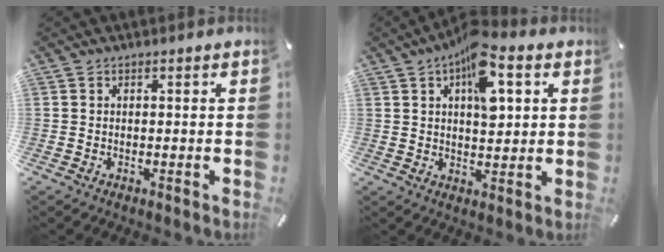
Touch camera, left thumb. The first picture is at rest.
{"total": 11.9, "force": [5.1, 5.9, 9.0], "torque": [-0.125, -0.015, 0.083]}